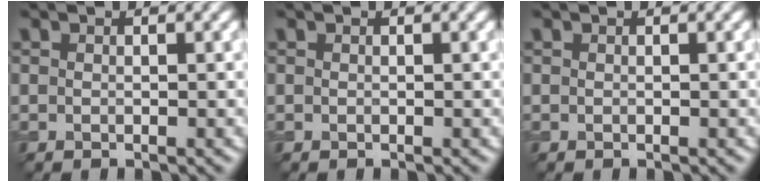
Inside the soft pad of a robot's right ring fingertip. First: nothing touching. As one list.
[{"total": 0.0}, {"total": 0.0}]